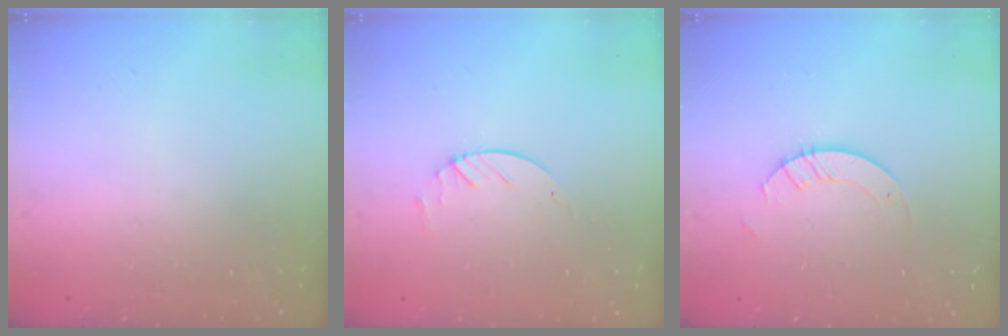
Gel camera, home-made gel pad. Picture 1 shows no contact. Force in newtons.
{"total": 1.9, "press": 1.9, "slide": 0.3}
{"total": 2.6, "press": 2.6, "slide": 0.2}